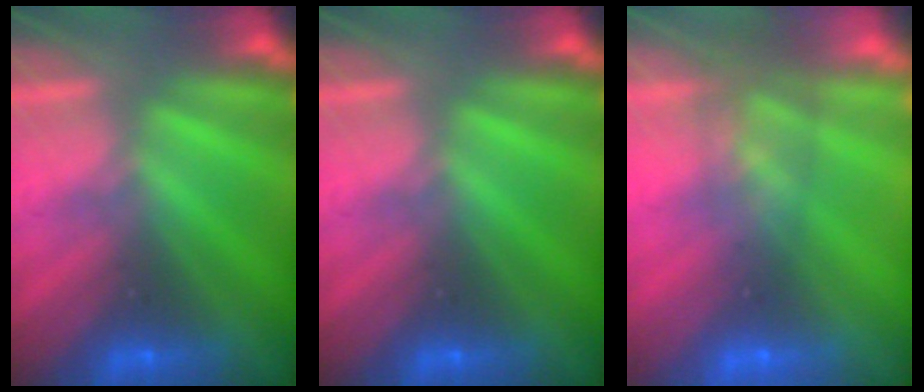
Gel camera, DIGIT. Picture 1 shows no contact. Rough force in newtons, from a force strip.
{"total": 0.0}
{"total": 5.9}